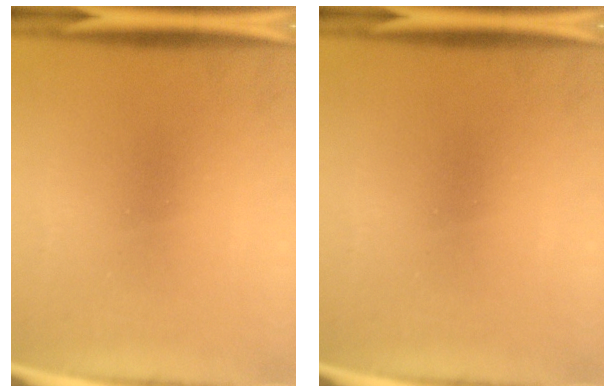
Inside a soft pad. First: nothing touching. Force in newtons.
{"total": 0.0}